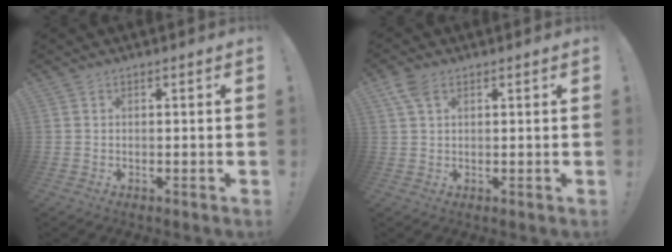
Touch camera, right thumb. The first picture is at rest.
{"total": 4.8, "force": [2.5, 2.7, 3.2], "torque": [-0.063, -0.005, 0.049]}